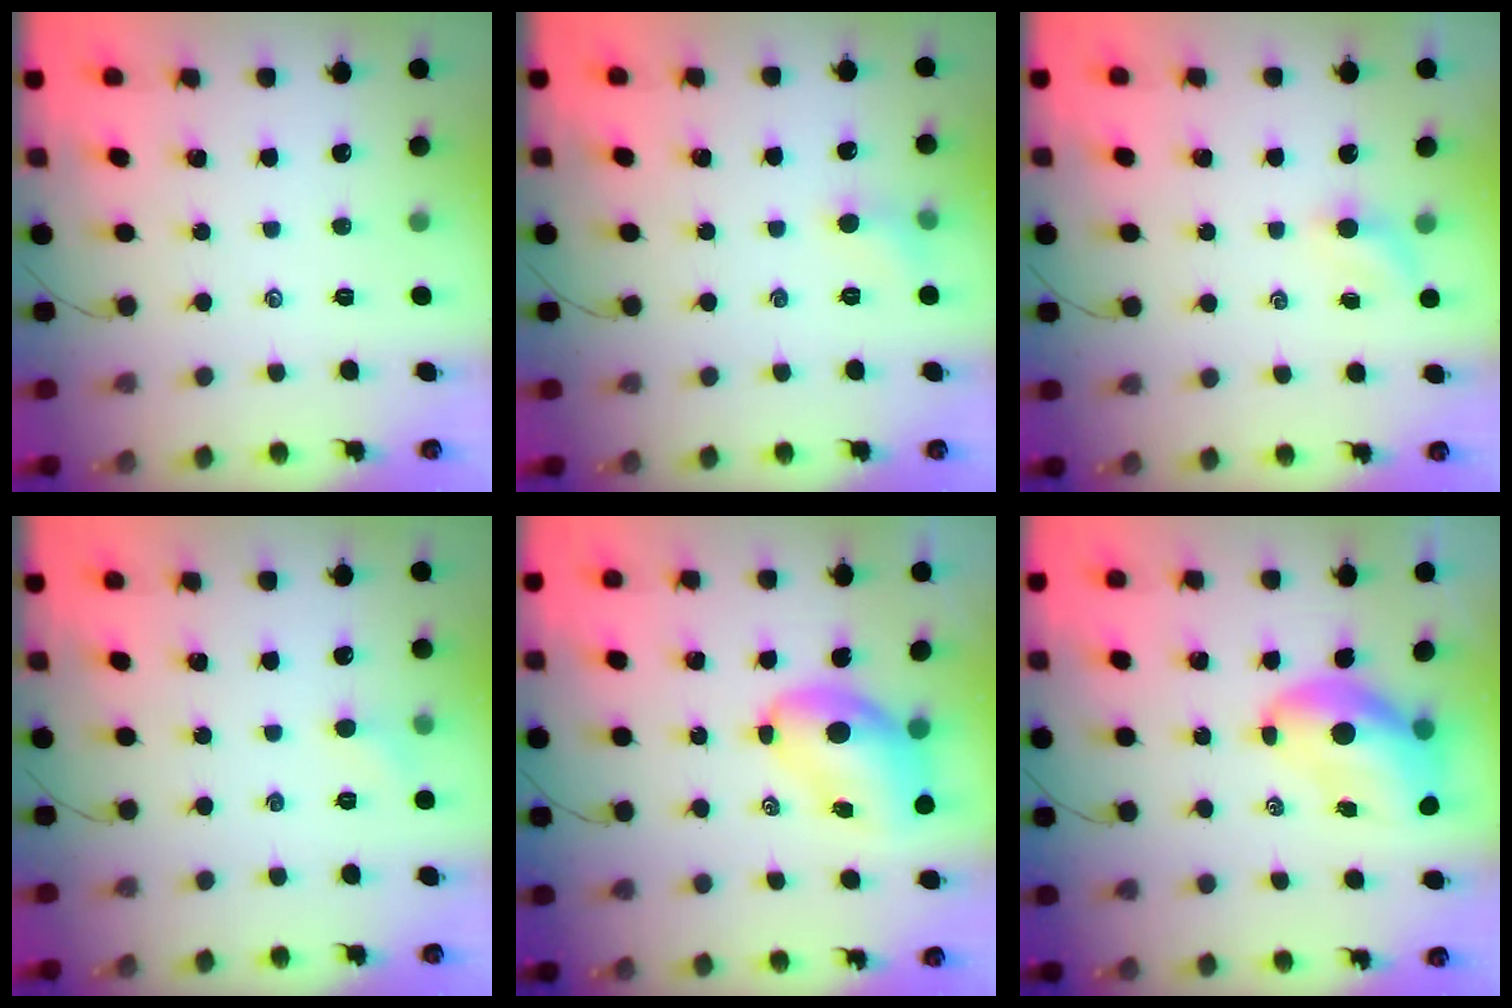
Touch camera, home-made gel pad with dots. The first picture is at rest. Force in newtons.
{"total": 4.7, "press": 4.4, "slide": 1.6}
{"total": 2.4, "press": 2.3, "slide": 0.7}
{"total": 3.8, "press": 3.6, "slide": 1.2}
{"total": 8.9, "press": 8.5, "slide": 2.6}
{"total": 10.5, "press": 10.2, "slide": 2.5}